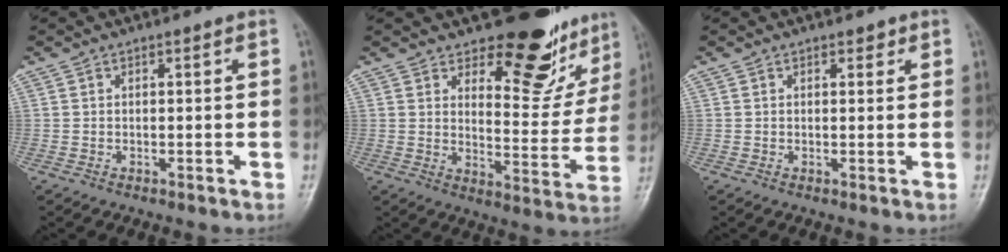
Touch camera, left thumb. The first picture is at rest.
{"total": 15.3, "force": [11.7, 6.7, 7.2], "torque": [-0.038, -0.098, 0.151]}
{"total": 1.3, "force": [0.8, 0.8, 0.6], "torque": [0.004, -0.003, 0.007]}